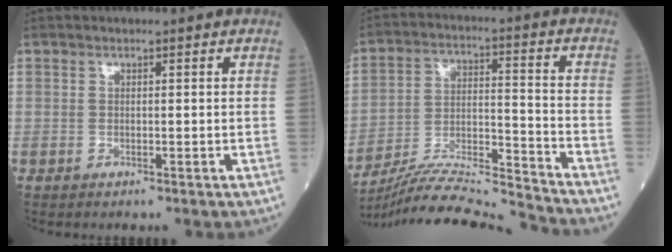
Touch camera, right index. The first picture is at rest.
{"total": 15.6, "force": [-15.1, -2.2, 3.3], "torque": [-0.066, 0.014, -0.259]}